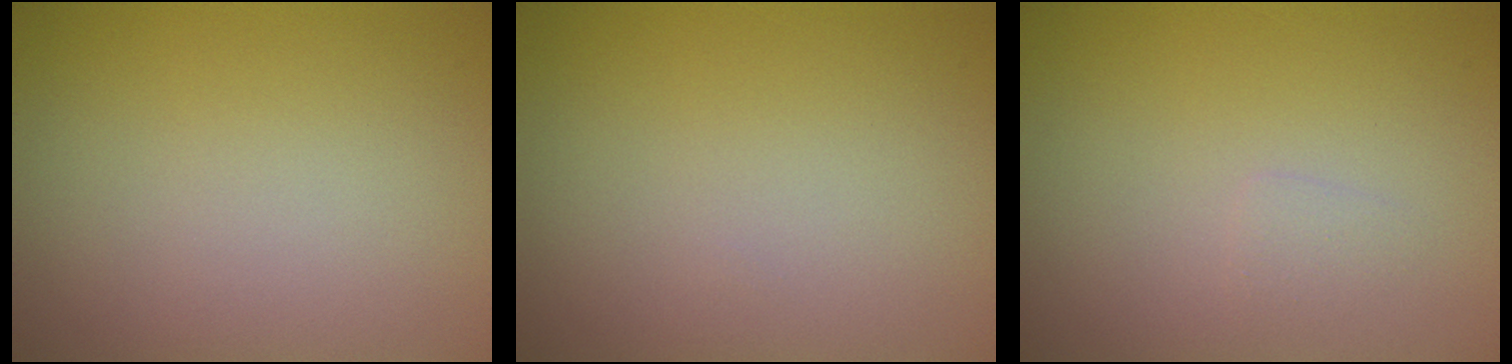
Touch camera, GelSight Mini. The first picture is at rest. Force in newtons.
{"total": 0.0}
{"total": 0.7, "press": 0.7, "slide": 0.1}